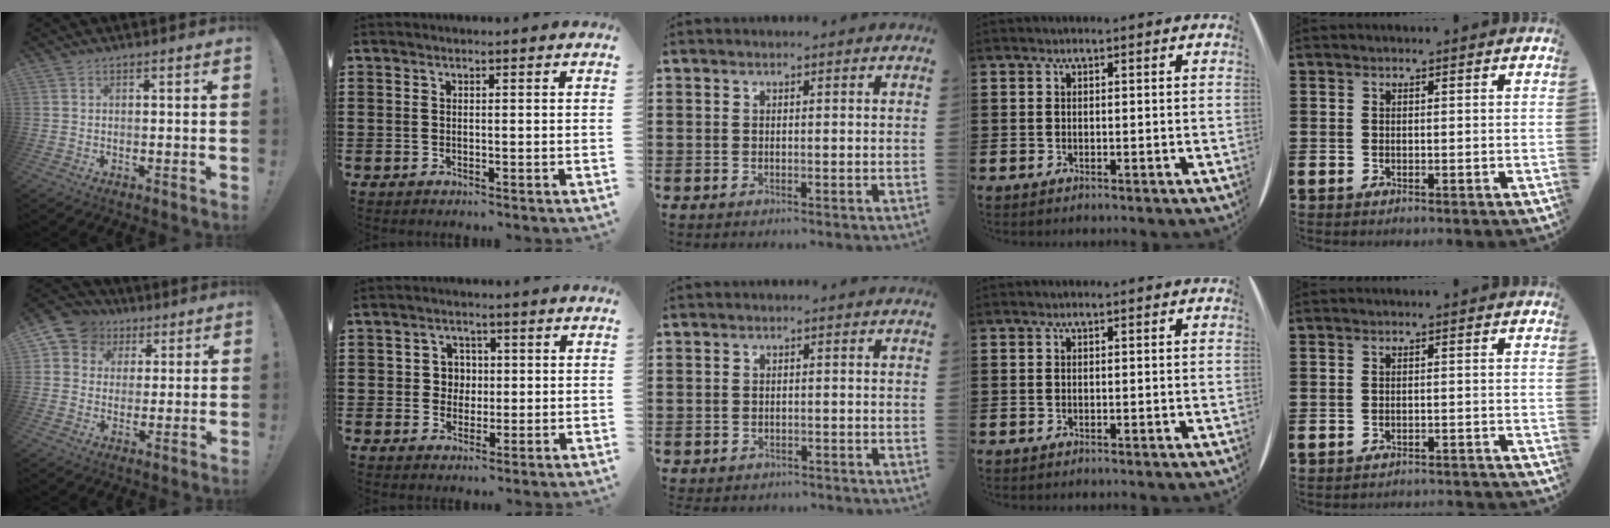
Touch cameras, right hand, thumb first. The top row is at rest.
{"thumb": {"total": 8.2, "force": [3.0, 7.4, 1.8], "torque": [-0.032, -0.010, 0.062]}, "index": {"total": 3.4, "force": [0.2, 3.2, 1.2], "torque": [-0.037, 0.010, 0.000]}, "middle": {"total": 1.0, "force": [-1.0, 0.4, 0.0], "torque": [-0.003, 0.001, -0.023]}, "little": {"total": 0.8, "force": [-0.8, 0.0, 0.0], "torque": [-0.003, 0.005, -0.017]}}